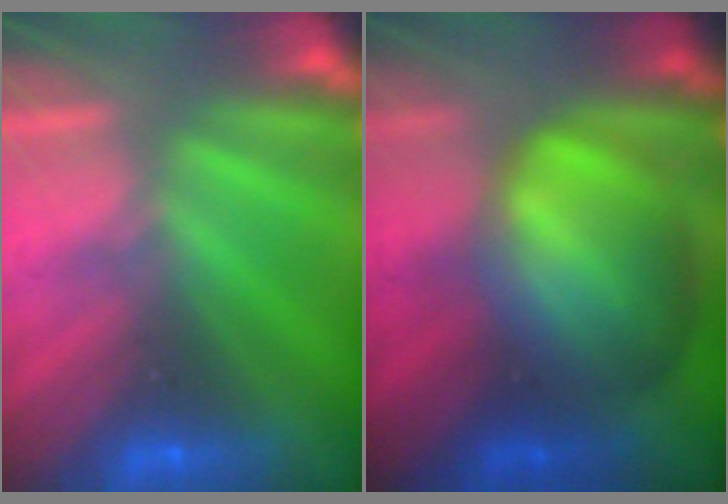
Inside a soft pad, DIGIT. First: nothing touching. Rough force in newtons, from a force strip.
{"total": 8.3}